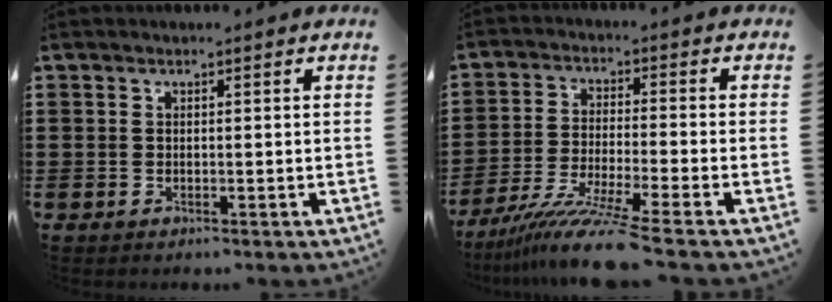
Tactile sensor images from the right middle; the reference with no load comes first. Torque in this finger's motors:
{"motor_torque": [1.72, -0.42, 0.51, 0.20]}